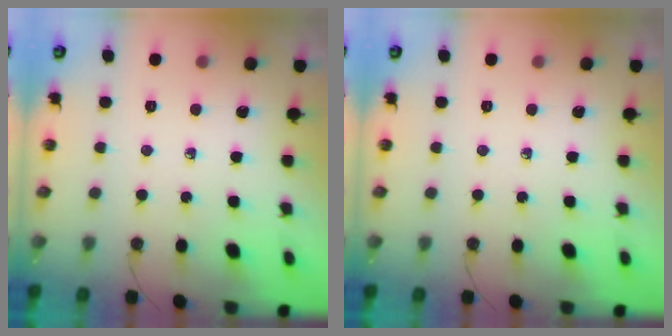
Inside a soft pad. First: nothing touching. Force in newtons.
{"total": 0.0}